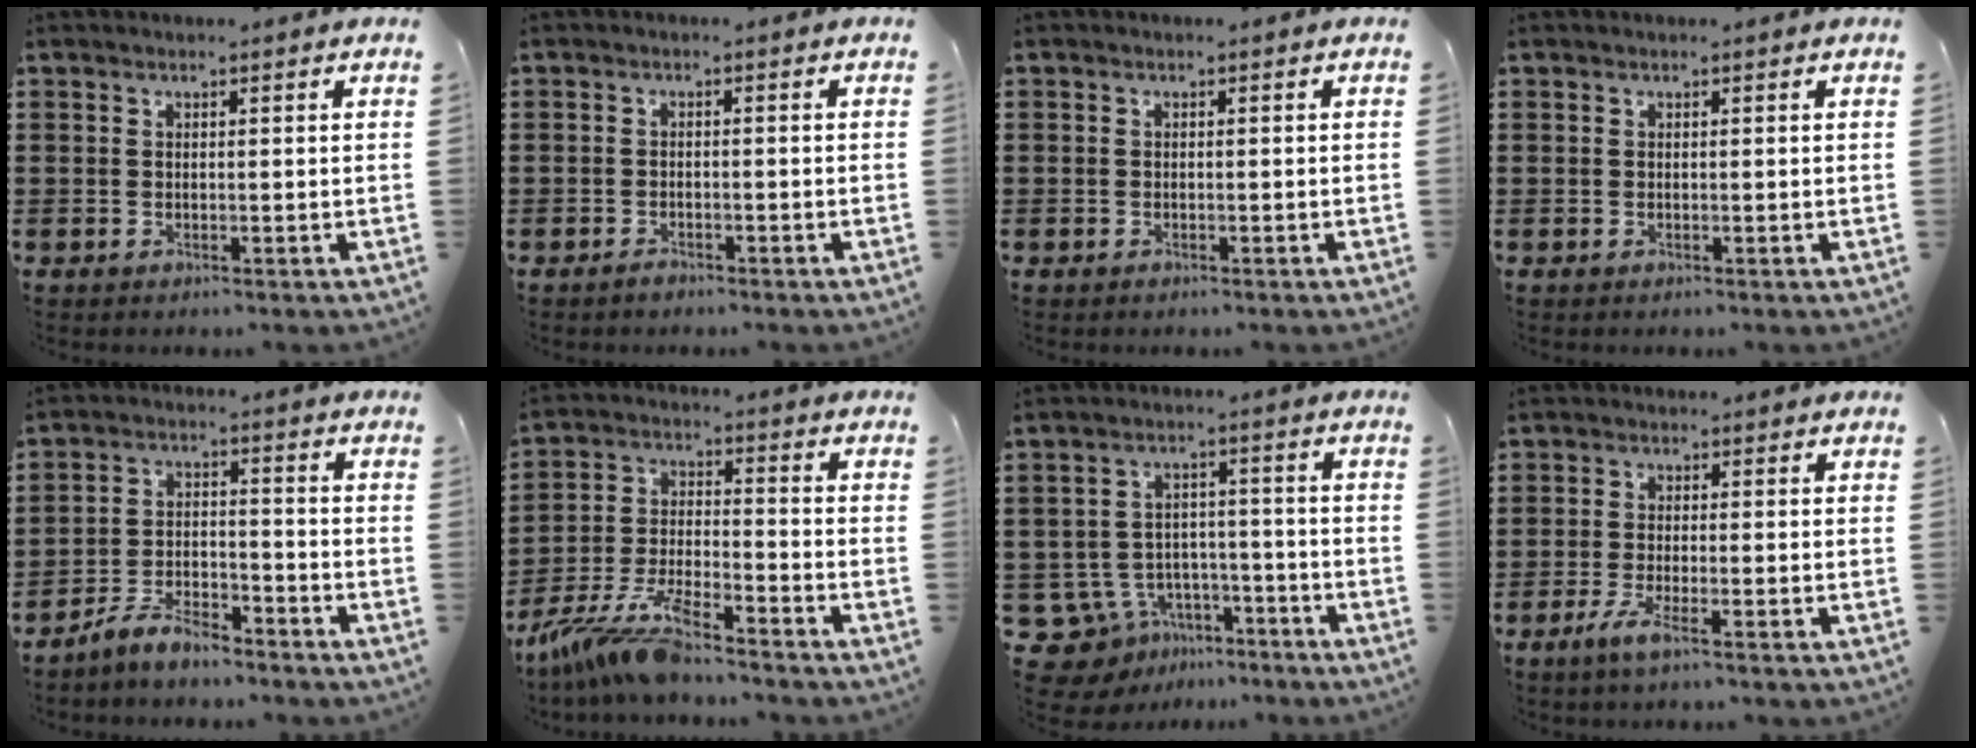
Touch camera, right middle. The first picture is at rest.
{"total": 1.4, "force": [-1.2, 0.7, 0.2], "torque": [-0.005, 0.003, -0.028]}
{"total": 0.9, "force": [-0.6, 0.7, 0.0], "torque": [-0.001, 0.003, -0.014]}
{"total": 0.0}
{"total": 5.7, "force": [-5.3, 1.0, 1.8], "torque": [-0.042, 0.004, -0.107]}
{"total": 9.2, "force": [-8.1, 1.3, 4.3], "torque": [-0.098, 0.001, -0.160]}
{"total": 7.7, "force": [-6.3, 4.2, 1.3], "torque": [-0.058, 0.020, -0.126]}
{"total": 3.4, "force": [-2.0, 0.4, 2.7], "torque": [-0.059, -0.005, -0.041]}